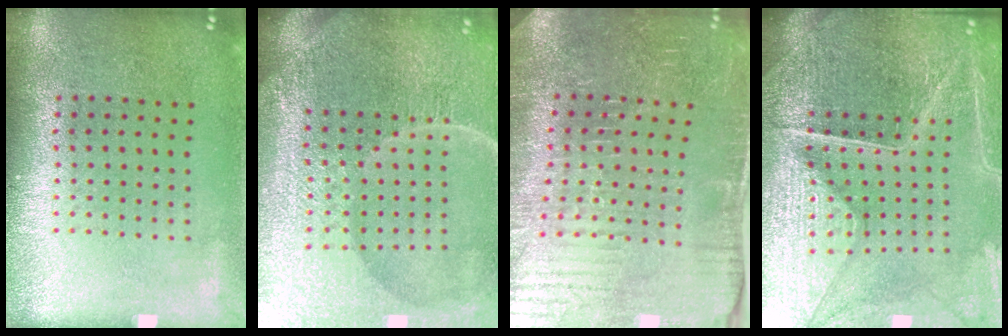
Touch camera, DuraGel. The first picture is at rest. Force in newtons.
{"total": 6.2, "press": 5.6, "slide": 2.6}
{"total": 4.4, "press": 4.4, "slide": 0.5}
{"total": 5.4, "press": 5.1, "slide": 1.7}